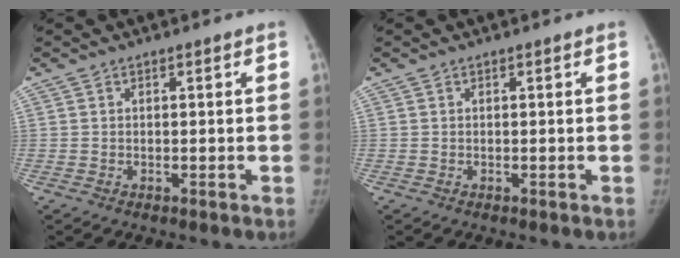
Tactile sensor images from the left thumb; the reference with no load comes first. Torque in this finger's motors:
{"motor_torque": [0.01, 0.01, 0.00, -0.01, 0.00]}